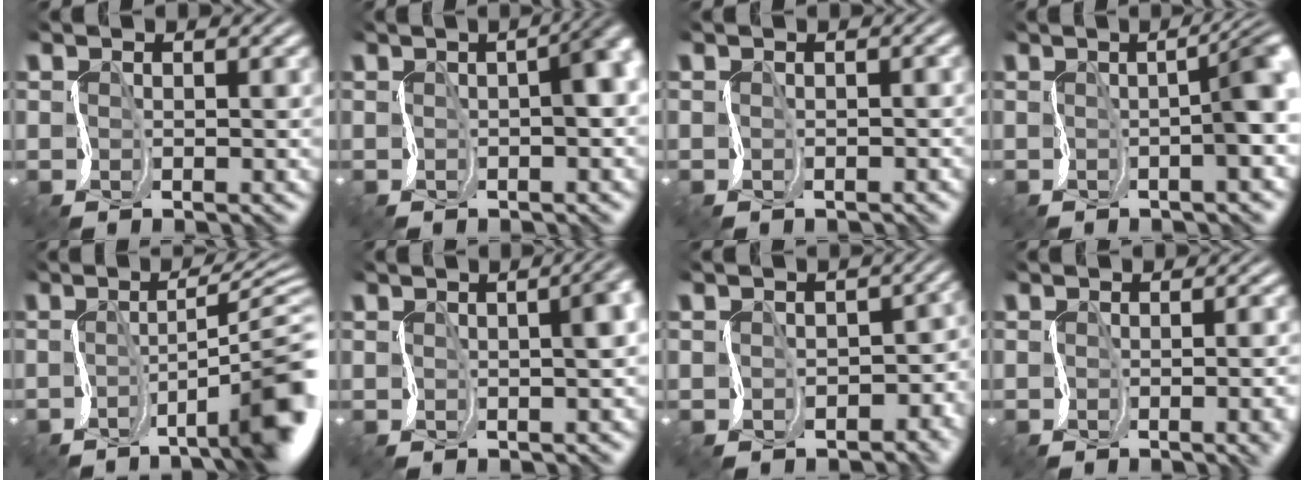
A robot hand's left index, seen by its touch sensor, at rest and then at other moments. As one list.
[{"total": 5.7, "force": [0.5, 2.4, 5.2], "torque": [-0.038, 0.021, 0.003]}, {"total": 0.6, "force": [-0.4, 0.4, 0.3], "torque": [0.000, -0.001, -0.005]}, {"total": 5.3, "force": [0.2, 1.2, 5.2], "torque": [-0.040, 0.010, 0.001]}, {"total": 9.5, "force": [-2.5, 1.9, 9.0], "torque": [-0.100, 0.009, -0.045]}, {"total": 8.6, "force": [1.3, 4.6, 7.2], "torque": [-0.036, 0.036, -0.016]}, {"total": 4.6, "force": [-2.3, 2.8, 2.9], "torque": [-0.023, -0.012, -0.035]}, {"total": 5.2, "force": [-1.2, 2.2, 4.6], "torque": [-0.020, 0.003, -0.010]}]